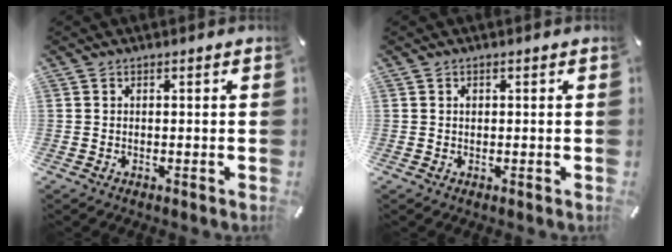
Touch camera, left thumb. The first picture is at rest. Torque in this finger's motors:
{"motor_torque": [0.01, 0.33, 0.04, -0.01, 0.00]}